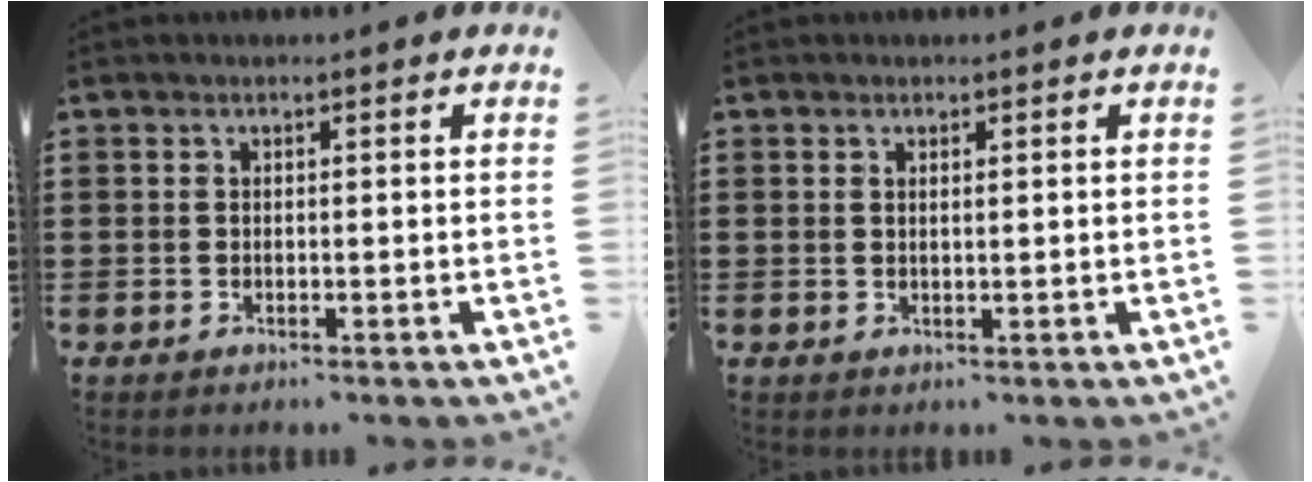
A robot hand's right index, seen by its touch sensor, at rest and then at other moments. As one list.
[{"total": 0.7, "force": [0.4, 0.1, 0.5], "torque": [-0.011, 0.000, 0.007]}]